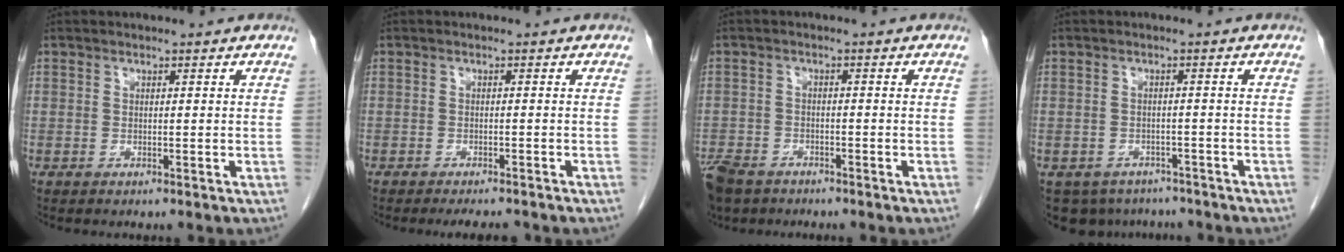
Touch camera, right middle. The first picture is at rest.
{"total": 3.9, "force": [-3.6, 0.7, 1.5], "torque": [-0.018, -0.007, -0.048]}
{"total": 9.4, "force": [-6.7, 5.4, 3.8], "torque": [-0.098, -0.010, -0.114]}
{"total": 7.1, "force": [-5.7, 4.1, 0.9], "torque": [-0.015, 0.003, -0.071]}